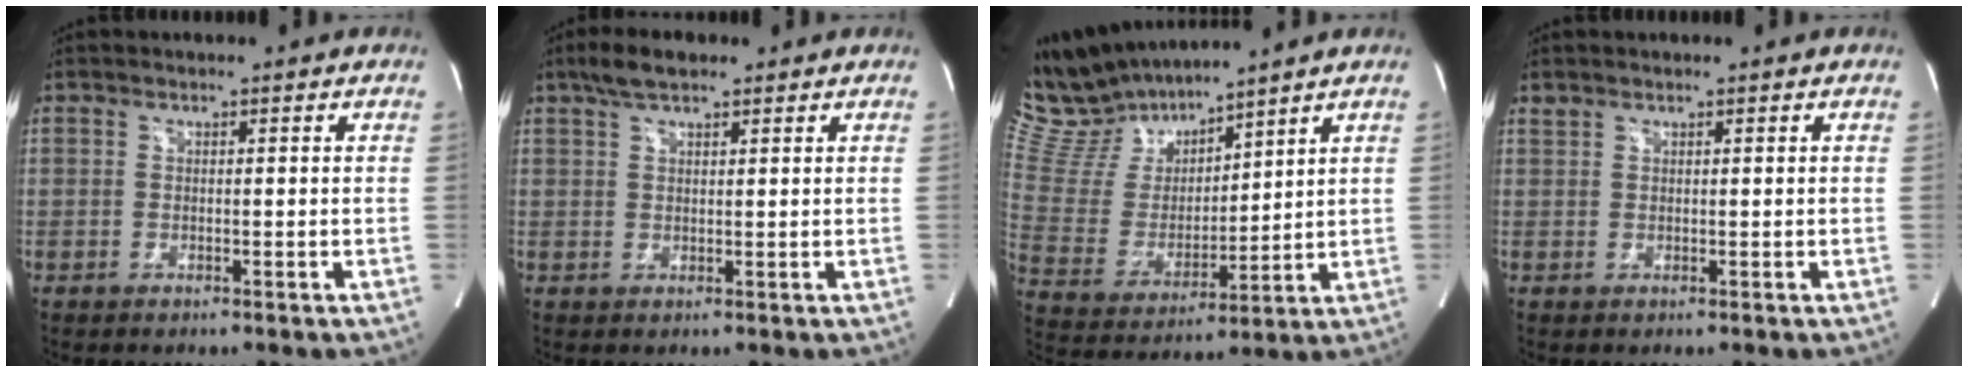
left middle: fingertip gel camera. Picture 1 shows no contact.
{"total": 4.3, "force": [3.1, 1.4, 2.6], "torque": [-0.061, 0.013, 0.059]}
{"total": 12.8, "force": [12.1, 2.9, 3.1], "torque": [-0.085, 0.010, 0.253]}
{"total": 0.7, "force": [0.7, 0.2, 0.0], "torque": [-0.008, 0.007, 0.017]}